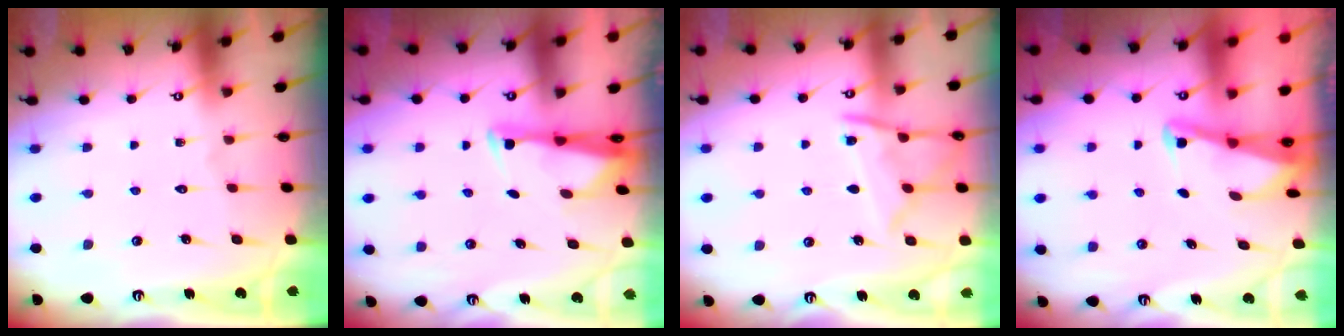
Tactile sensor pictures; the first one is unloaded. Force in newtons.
{"total": 2.9, "press": 2.8, "slide": 0.8}
{"total": 11.5, "press": 11.4, "slide": 1.0}
{"total": 2.0, "press": 2.0, "slide": 0.4}